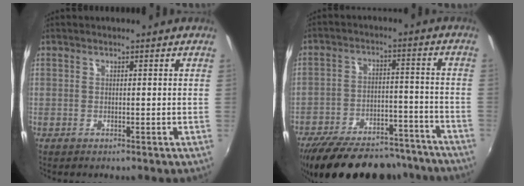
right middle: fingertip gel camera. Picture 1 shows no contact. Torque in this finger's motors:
{"motor_torque": [1.18, -0.96, 0.62, 0.21]}